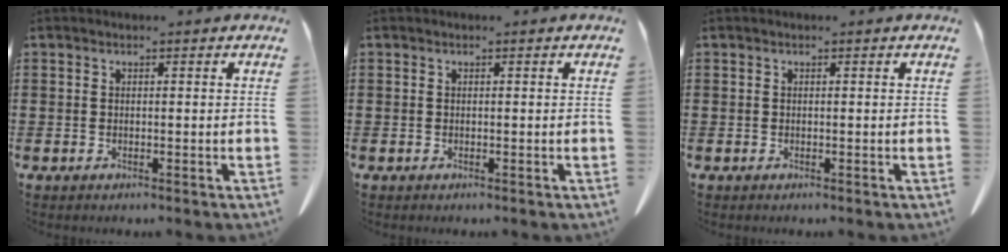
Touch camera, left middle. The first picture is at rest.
{"total": 0.0}
{"total": 0.0}